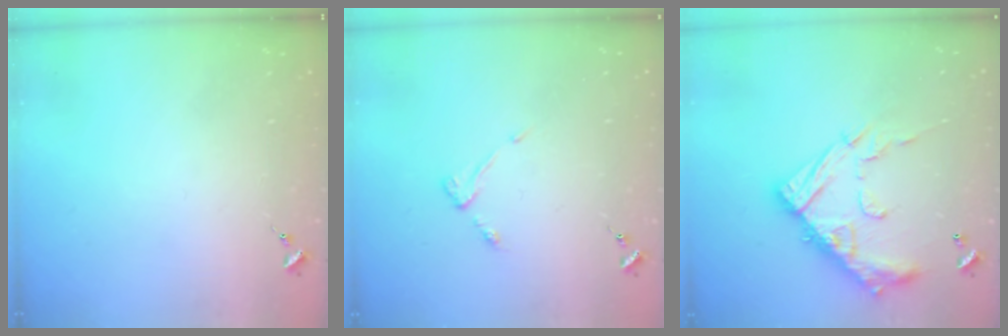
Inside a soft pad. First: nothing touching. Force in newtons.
{"total": 4.7, "press": 4.7, "slide": 0.7}
{"total": 18.0, "press": 18.0, "slide": 1.4}